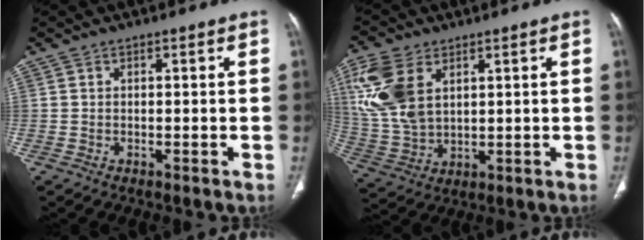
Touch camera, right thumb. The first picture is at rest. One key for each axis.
{"total": 14.1, "fx": 5.2, "fy": 8.6, "fz": 9.8, "tx": -0.218, "ty": -0.010, "tz": 0.117}